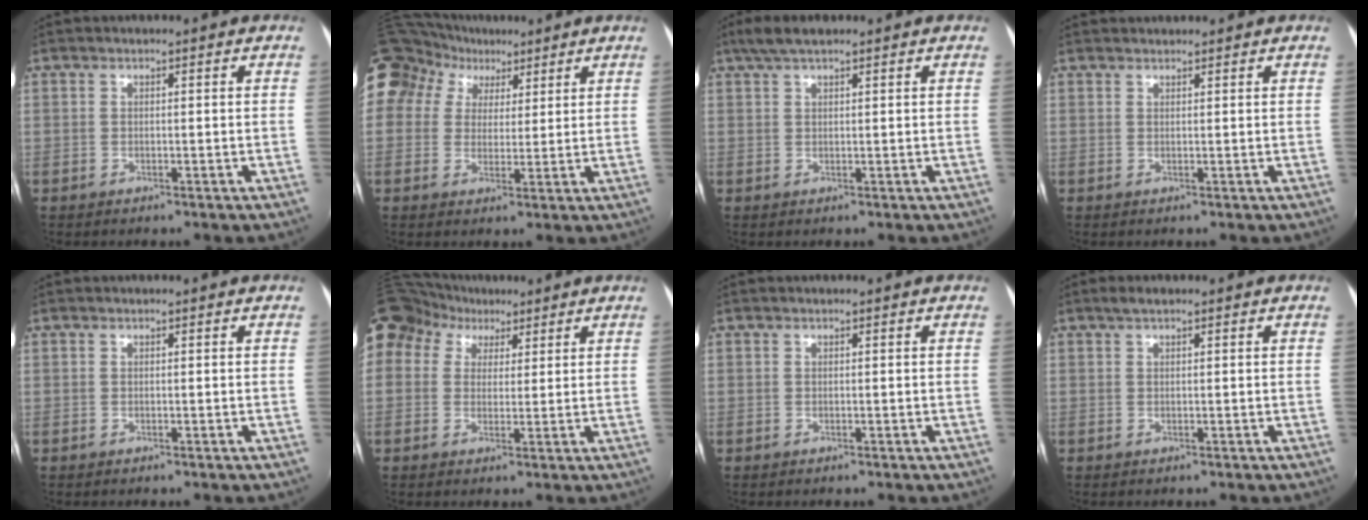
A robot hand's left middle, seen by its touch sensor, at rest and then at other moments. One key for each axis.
{"total": 17.4, "fx": 9.2, "fy": 13.5, "fz": 6.2, "tx": -0.194, "ty": 0.079, "tz": 0.174}
{"total": 4.1, "fx": 3.1, "fy": 0.9, "fz": 2.6, "tx": -0.054, "ty": 0.022, "tz": 0.057}
{"total": 2.7, "fx": 2.6, "fy": 0.4, "fz": 0.4, "tx": -0.007, "ty": 0.031, "tz": 0.041}
{"total": 0.0}
{"total": 16.2, "fx": 8.4, "fy": 12.4, "fz": 6.2, "tx": -0.196, "ty": 0.082, "tz": 0.161}
{"total": 0.0}
{"total": 1.4, "fx": 1.0, "fy": 0.3, "fz": 1.0, "tx": -0.022, "ty": 0.012, "tz": 0.019}